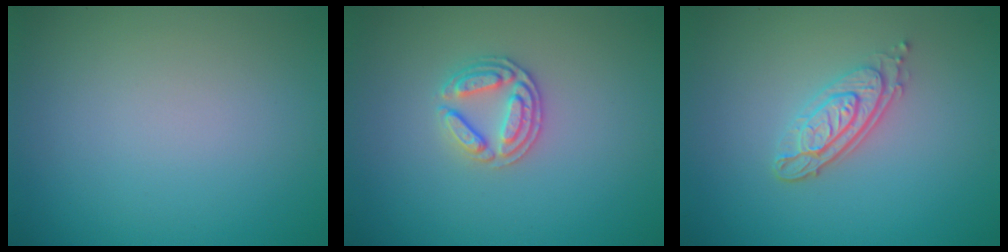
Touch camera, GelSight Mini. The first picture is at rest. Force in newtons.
{"total": 2.7, "press": 2.7, "slide": 0.6}
{"total": 3.3, "press": 2.7, "slide": 1.9}